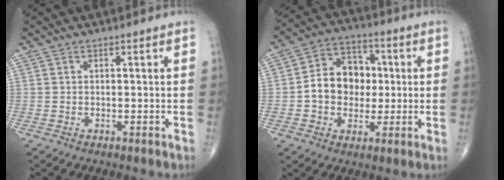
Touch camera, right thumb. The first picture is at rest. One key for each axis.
{"total": 11.9, "fx": -0.1, "fy": 9.6, "fz": 7.1, "tx": -0.075, "ty": 0.026, "tz": -0.009}